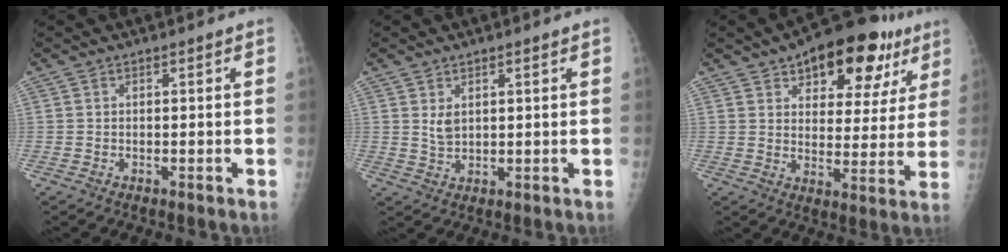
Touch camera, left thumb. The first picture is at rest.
{"total": 3.0, "force": [1.3, 1.7, 2.1], "torque": [-0.032, -0.011, 0.030]}
{"total": 18.9, "force": [10.7, 9.4, 12.5], "torque": [-0.121, -0.021, 0.150]}